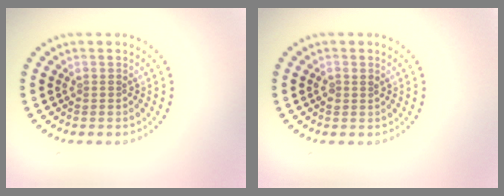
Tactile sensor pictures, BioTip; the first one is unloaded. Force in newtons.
{"total": 1.0, "press": 0.9, "slide": 0.3}